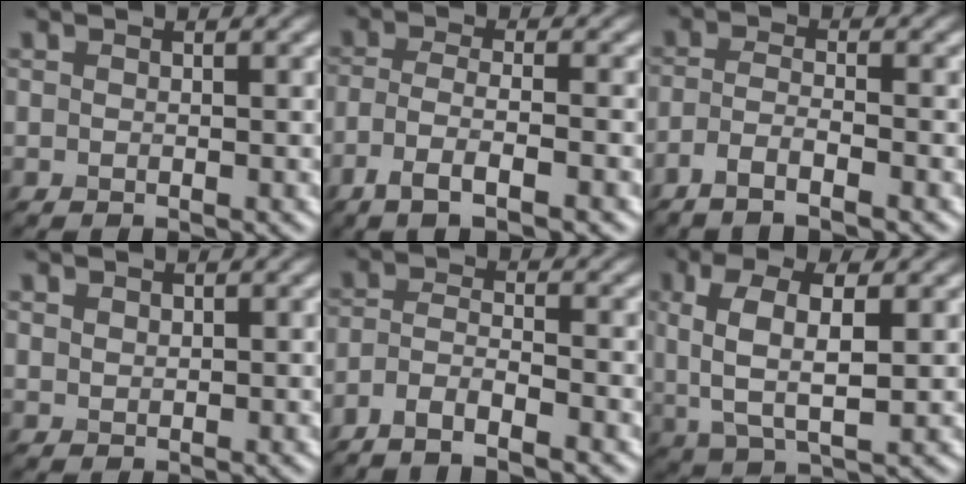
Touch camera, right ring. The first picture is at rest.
{"total": 4.7, "force": [-2.6, 1.1, 3.8], "torque": [-0.074, -0.002, -0.051]}
{"total": 3.1, "force": [-2.1, 0.6, 2.2], "torque": [-0.045, -0.002, -0.050]}
{"total": 0.9, "force": [0.6, 0.6, 0.2], "torque": [-0.005, -0.001, 0.015]}
{"total": 4.1, "force": [-3.2, 0.8, 2.5], "torque": [-0.048, -0.001, -0.067]}
{"total": 5.8, "force": [1.1, 2.5, 5.1], "torque": [-0.107, 0.003, 0.019]}